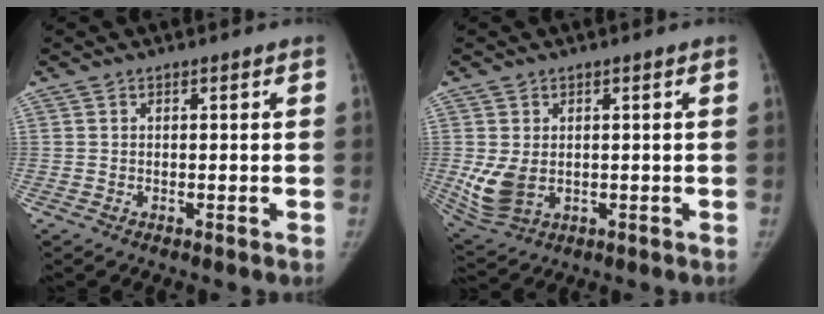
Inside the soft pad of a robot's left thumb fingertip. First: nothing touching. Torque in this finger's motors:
{"motor_torque": [0.52, 1.72, 0.76, -0.83, 0.06]}